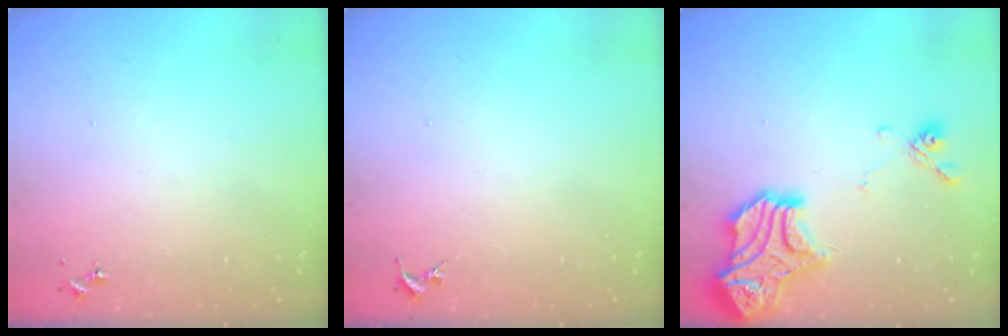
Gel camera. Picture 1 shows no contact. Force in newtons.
{"total": 0.0}
{"total": 17.9, "press": 17.9, "slide": 0.7}